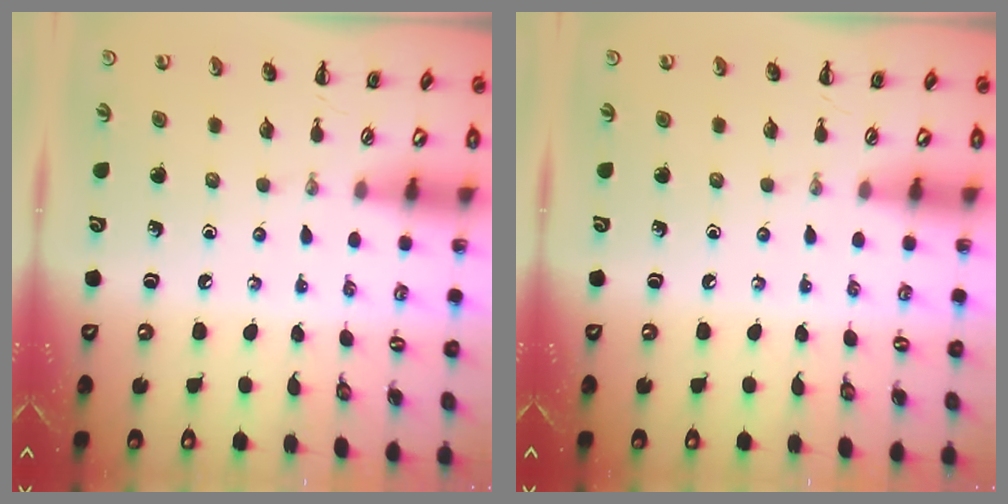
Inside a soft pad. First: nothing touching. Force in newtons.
{"total": 0.0}